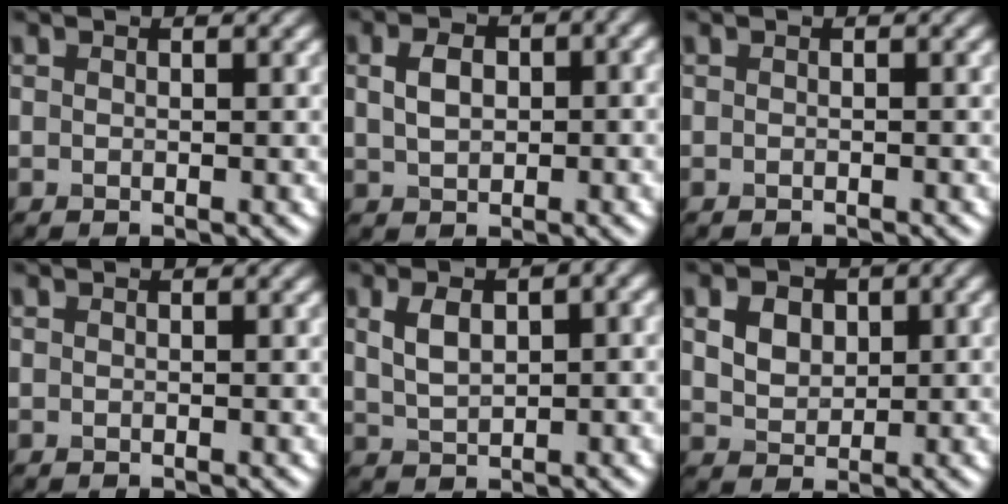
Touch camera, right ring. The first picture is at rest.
{"total": 4.4, "force": [0.6, 2.9, 3.2], "torque": [-0.067, 0.012, 0.019]}
{"total": 0.9, "force": [-0.9, 0.0, 0.2], "torque": [0.001, -0.003, -0.014]}
{"total": 0.0}
{"total": 5.1, "force": [1.4, 2.4, 4.2], "torque": [-0.078, 0.006, 0.030]}
{"total": 3.3, "force": [1.0, 2.5, 2.0], "torque": [-0.035, -0.001, 0.013]}